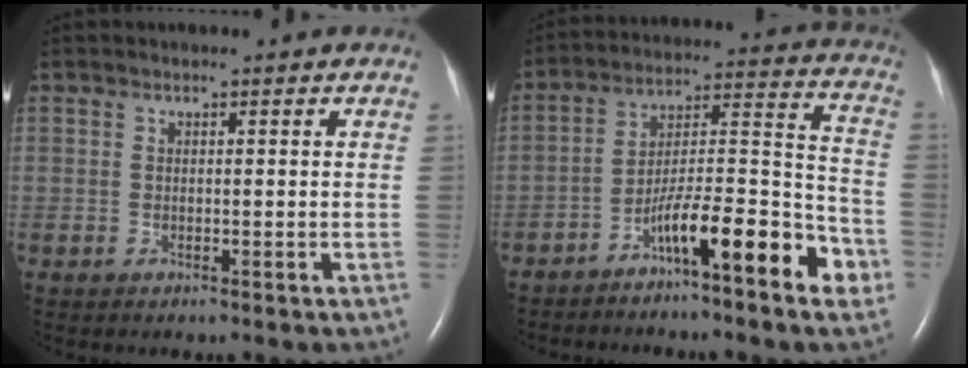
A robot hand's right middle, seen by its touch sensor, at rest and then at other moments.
{"total": 13.9, "force": [-7.8, 1.2, 11.5], "torque": [-0.172, 0.017, -0.130]}